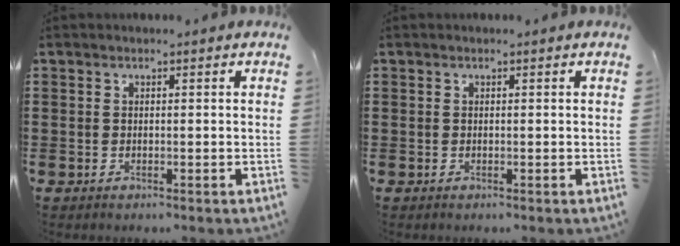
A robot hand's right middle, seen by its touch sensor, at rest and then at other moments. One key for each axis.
{"total": 0.0}